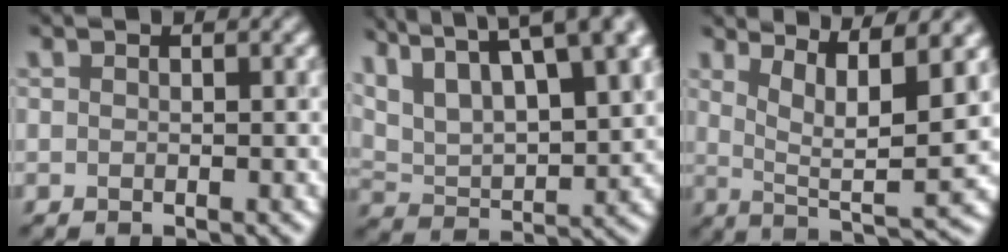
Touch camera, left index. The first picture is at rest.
{"total": 13.2, "force": [8.2, 5.0, 9.1], "torque": [-0.192, 0.023, 0.153]}
{"total": 7.0, "force": [3.0, 0.3, 6.3], "torque": [-0.118, -0.005, 0.095]}